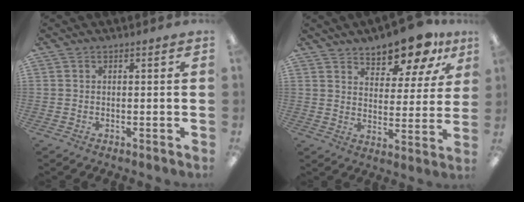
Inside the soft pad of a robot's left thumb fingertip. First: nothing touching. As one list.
[{"total": 12.1, "force": [10.2, 4.6, 4.5], "torque": [-0.061, -0.071, 0.185]}]